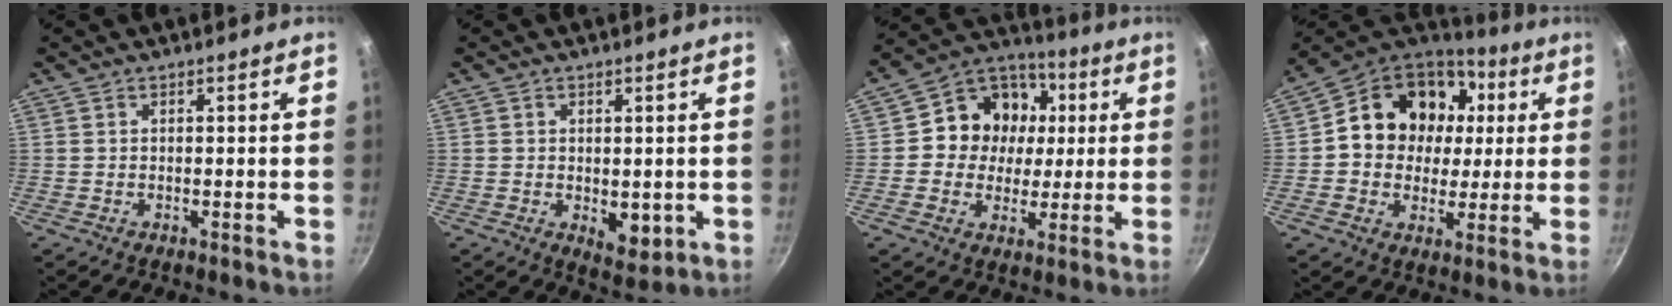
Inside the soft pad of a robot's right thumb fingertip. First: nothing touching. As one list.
[{"total": 5.0, "force": [-0.5, 3.1, 3.8], "torque": [-0.046, -0.012, 0.000]}, {"total": 14.2, "force": [1.9, 12.6, 6.3], "torque": [-0.072, 0.018, 0.014]}, {"total": 18.9, "force": [3.8, 15.7, 9.7], "torque": [-0.141, 0.023, 0.055]}]